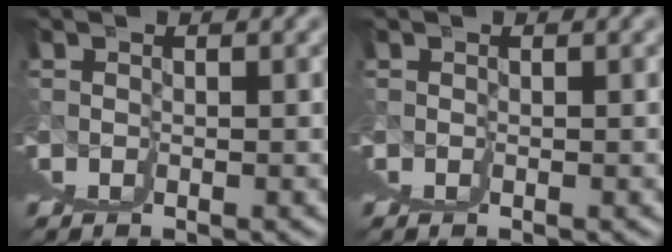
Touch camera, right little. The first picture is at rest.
{"total": 0.0}